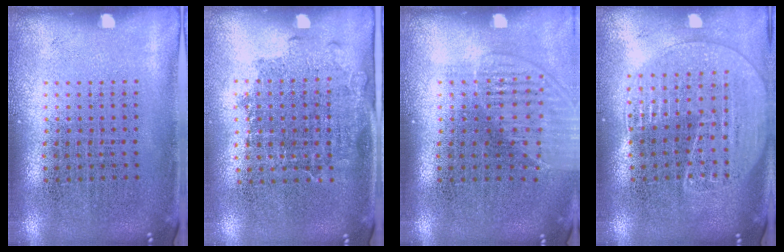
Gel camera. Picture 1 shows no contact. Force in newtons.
{"total": 1.3, "press": 1.1, "slide": 0.8}
{"total": 1.4, "press": 1.2, "slide": 0.7}
{"total": 1.7, "press": 1.6, "slide": 0.6}